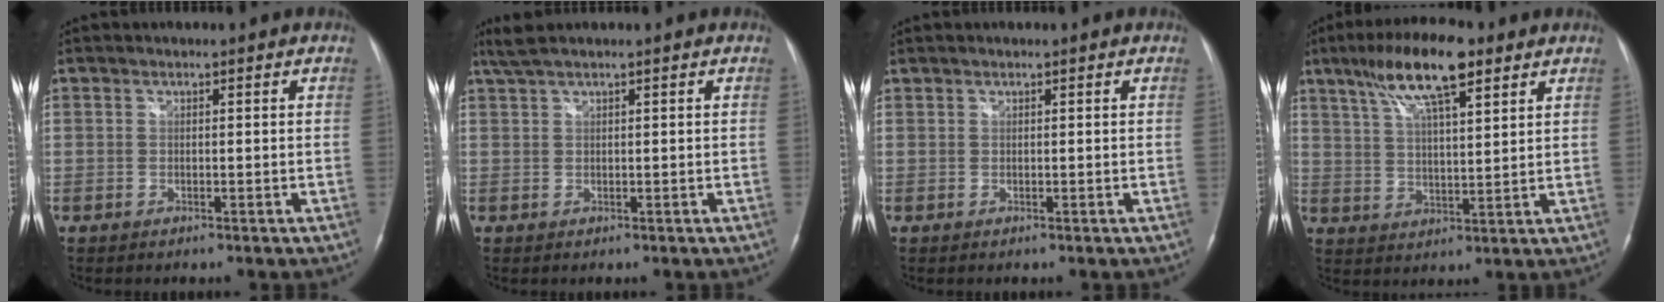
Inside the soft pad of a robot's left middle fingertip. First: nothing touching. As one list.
[{"total": 2.9, "force": [2.2, 0.0, 1.9], "torque": [-0.050, 0.021, 0.048]}, {"total": 0.0}, {"total": 12.1, "force": [7.5, 2.7, 9.2], "torque": [-0.170, 0.018, 0.131]}]